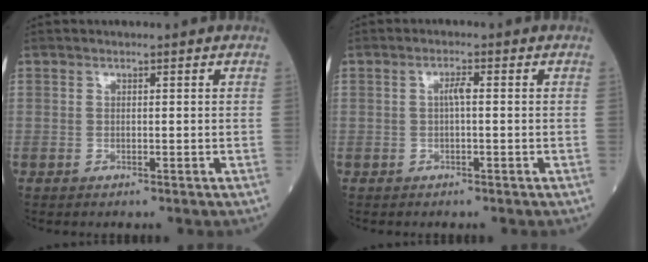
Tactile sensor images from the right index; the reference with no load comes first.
{"total": 1.7, "force": [0.0, 0.3, 1.7], "torque": [-0.033, 0.004, 0.001]}